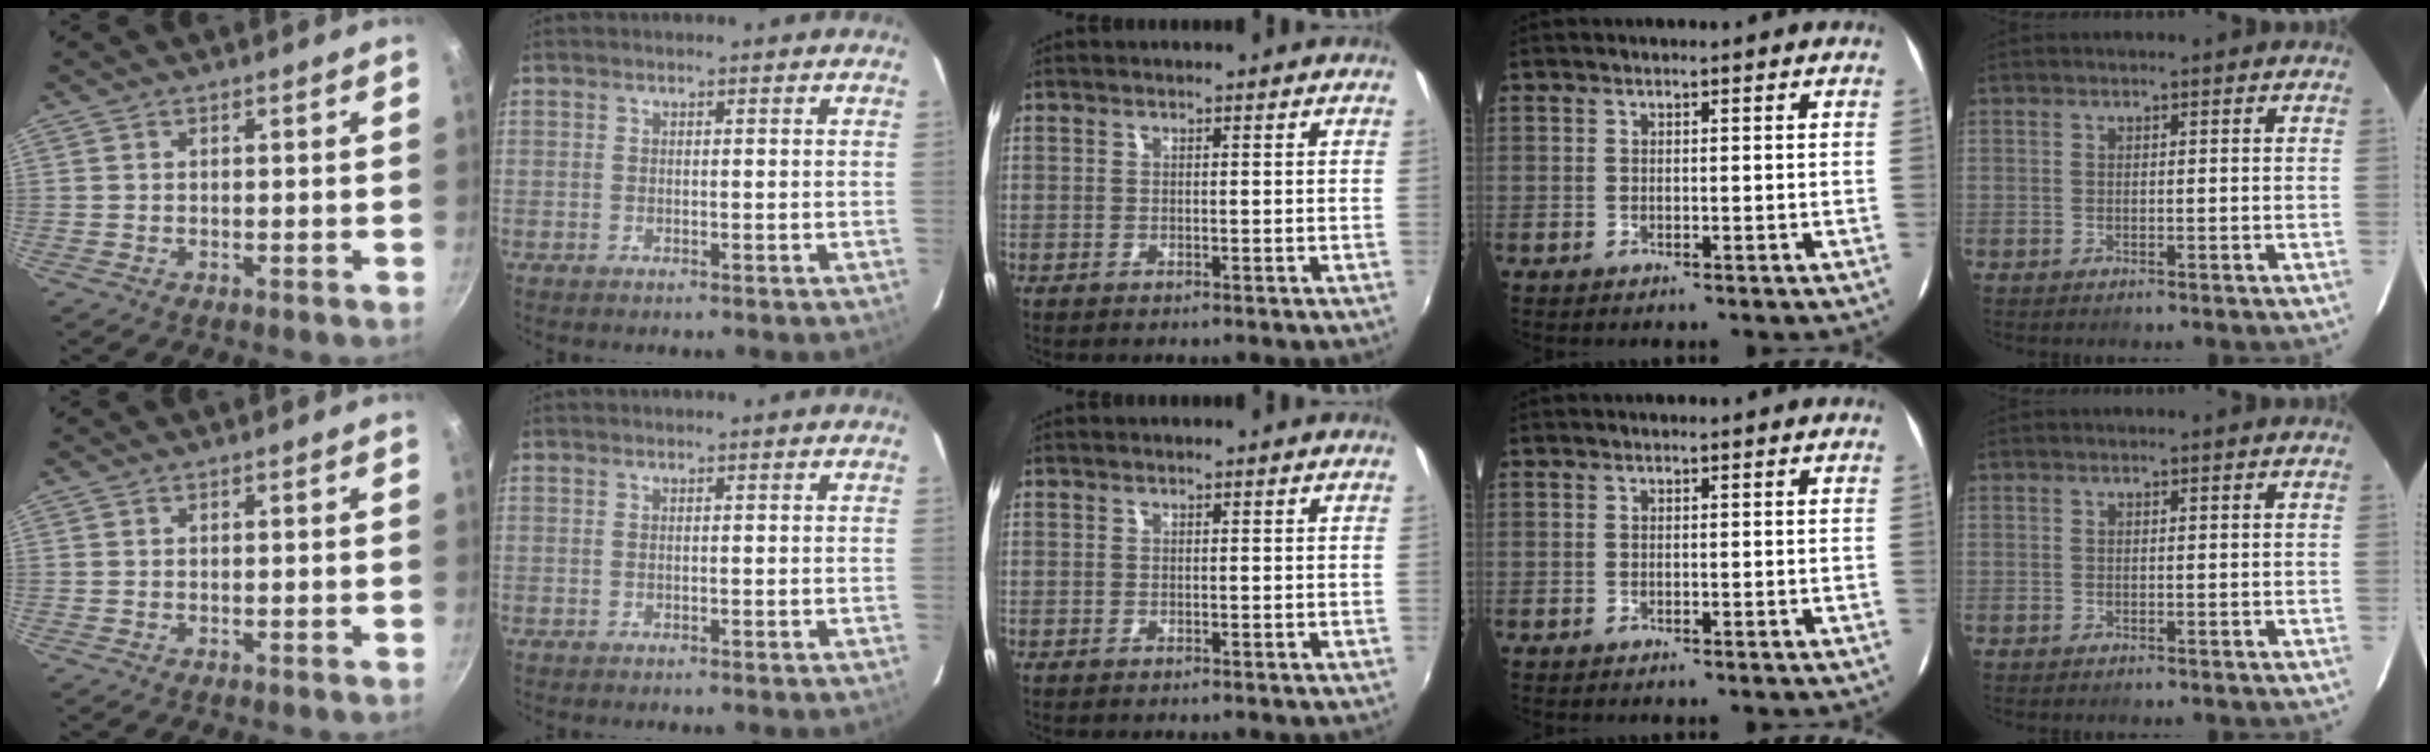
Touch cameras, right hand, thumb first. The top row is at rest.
{}